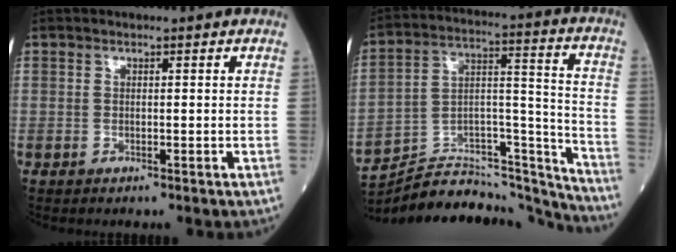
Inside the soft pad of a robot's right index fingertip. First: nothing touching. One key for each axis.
{"total": 24.0, "fx": -23.3, "fy": 3.6, "fz": 4.6, "tx": -0.081, "ty": 0.049, "tz": -0.356}